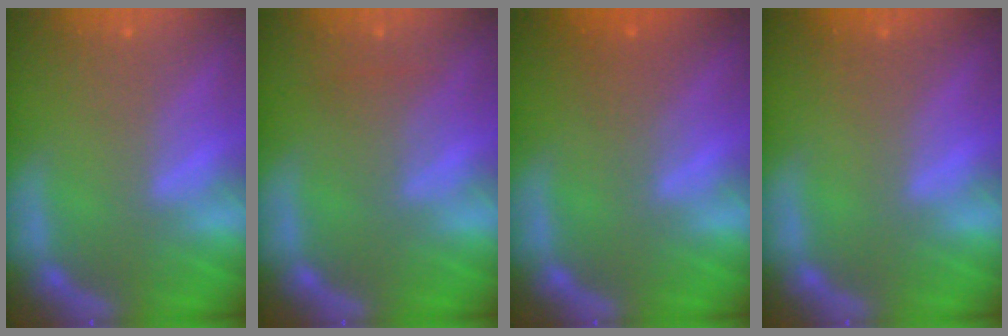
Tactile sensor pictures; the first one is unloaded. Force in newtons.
{"total": 2.0}
{"total": 1.9}
{"total": 0.0}